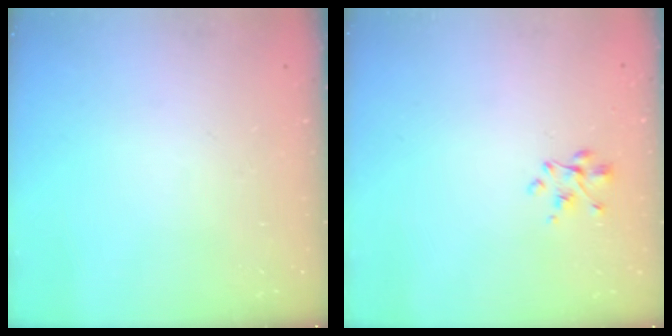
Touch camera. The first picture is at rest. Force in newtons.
{"total": 2.4, "press": 2.3, "slide": 0.8}